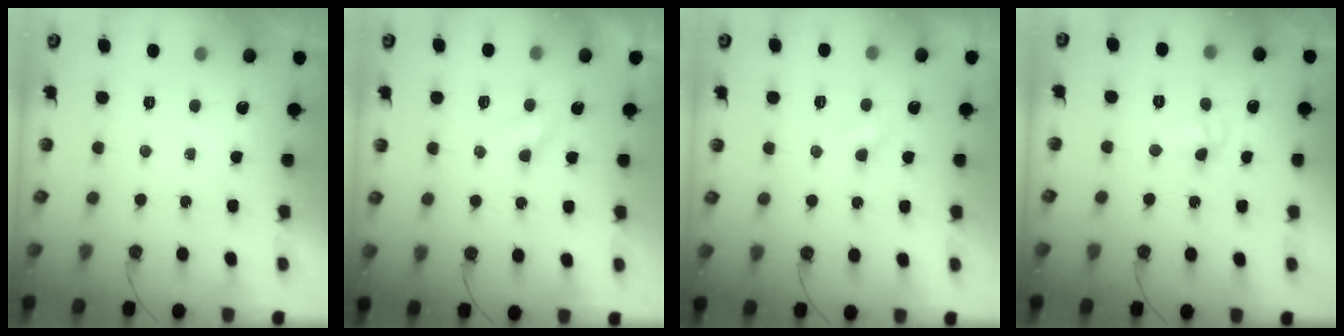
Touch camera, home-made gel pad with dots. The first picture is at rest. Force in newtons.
{"total": 2.8, "press": 2.8, "slide": 0.3}
{"total": 3.4, "press": 3.4, "slide": 0.6}
{"total": 4.0, "press": 3.9, "slide": 1.0}